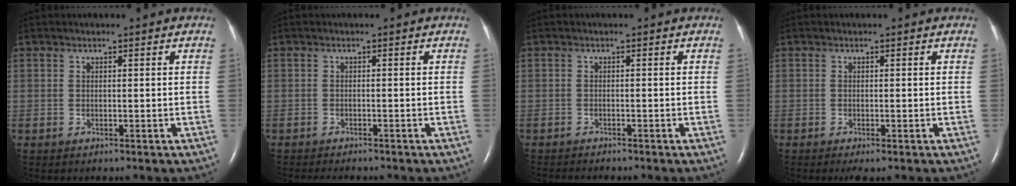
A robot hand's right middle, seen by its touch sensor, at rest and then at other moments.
{"total": 5.2, "force": [-4.7, 1.1, 2.1], "torque": [-0.025, -0.007, -0.062]}
{"total": 4.1, "force": [-3.7, 0.5, 1.6], "torque": [-0.023, -0.009, -0.051]}
{"total": 1.5, "force": [-1.0, 0.2, 1.1], "torque": [-0.020, -0.006, -0.014]}